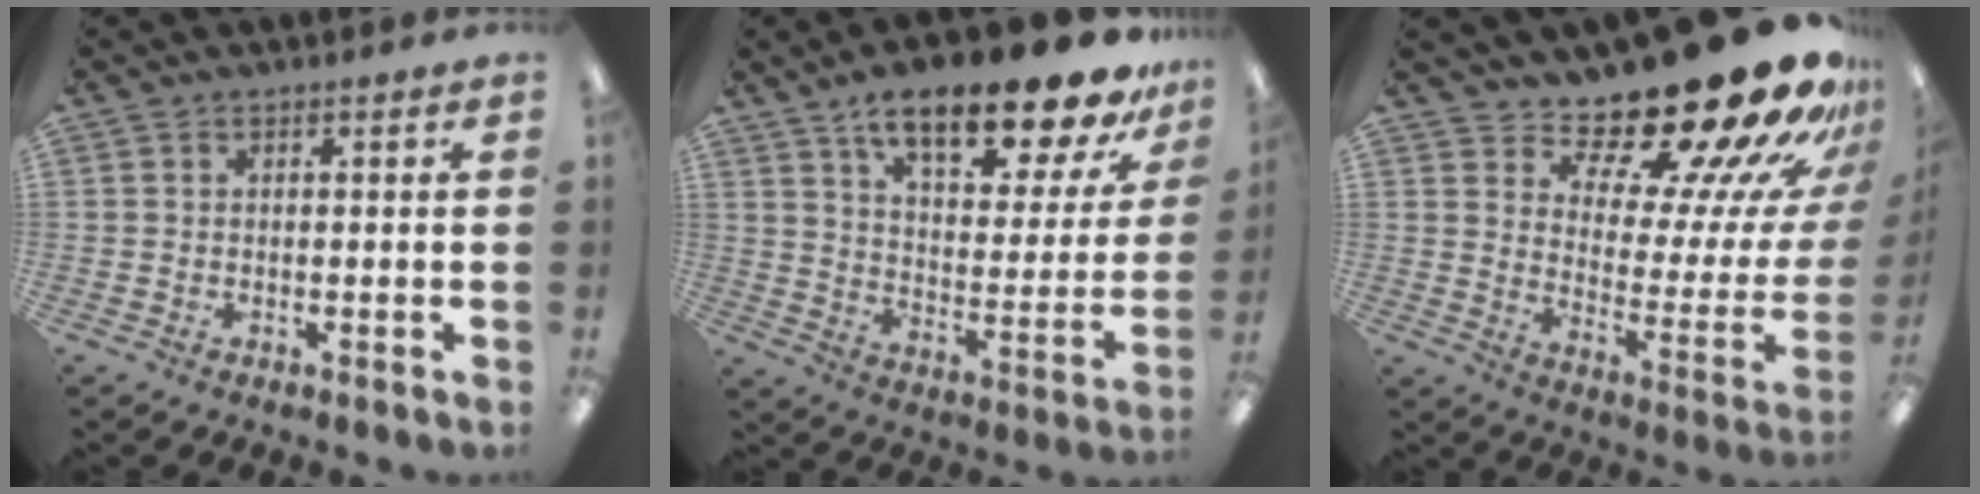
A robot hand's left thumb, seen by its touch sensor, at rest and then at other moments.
{"total": 20.0, "force": [14.6, 6.3, 12.1], "torque": [-0.189, -0.094, 0.243]}
{"total": 23.5, "force": [19.3, 6.2, 11.8], "torque": [-0.156, -0.155, 0.317]}